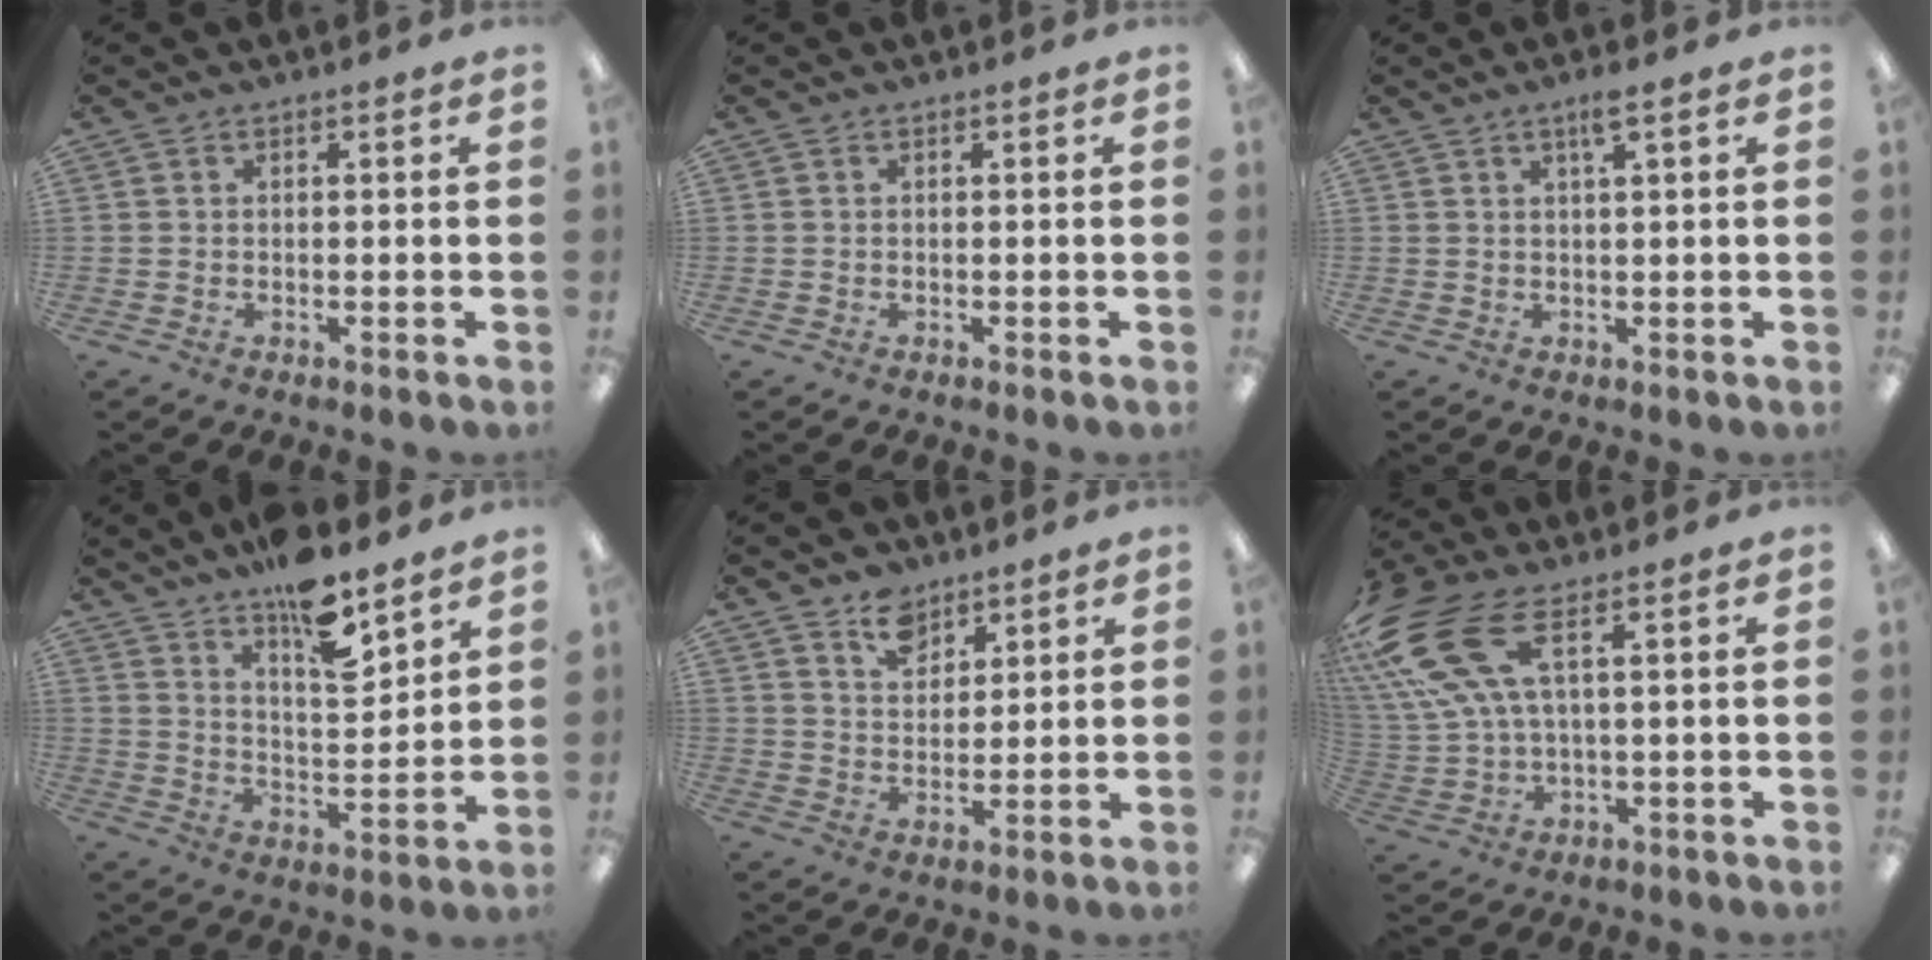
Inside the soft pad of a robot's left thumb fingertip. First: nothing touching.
{"total": 0.0}
{"total": 3.1, "force": [1.9, 0.1, 2.4], "torque": [-0.044, -0.002, 0.030]}
{"total": 13.1, "force": [10.4, 3.8, 7.0], "torque": [-0.112, -0.069, 0.180]}
{"total": 9.9, "force": [7.0, 6.5, 2.6], "torque": [-0.035, -0.044, 0.129]}
{"total": 17.2, "force": [8.8, 7.2, 12.9], "torque": [-0.290, -0.038, 0.161]}